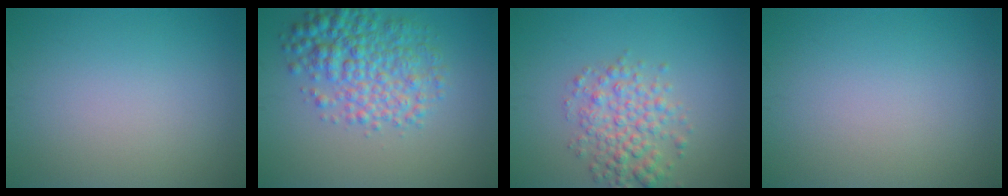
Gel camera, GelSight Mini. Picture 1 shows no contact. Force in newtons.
{"total": 5.7, "press": 5.7, "slide": 0.1}
{"total": 4.0, "press": 4.0, "slide": 0.1}
{"total": 0.0}